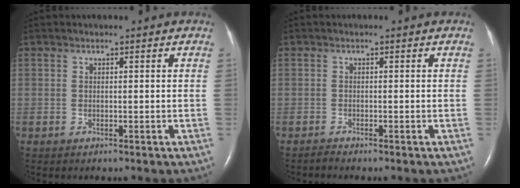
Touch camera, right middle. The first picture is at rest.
{"total": 0.6, "force": [-0.6, -0.1, 0.0], "torque": [-0.006, -0.004, -0.013]}